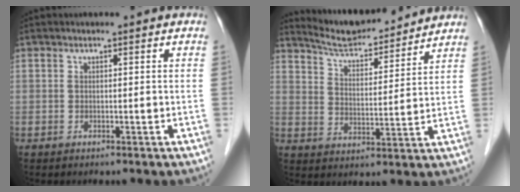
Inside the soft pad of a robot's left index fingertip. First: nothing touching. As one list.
[{"total": 11.9, "force": [11.4, 1.5, 3.1], "torque": [-0.056, 0.009, 0.184]}]